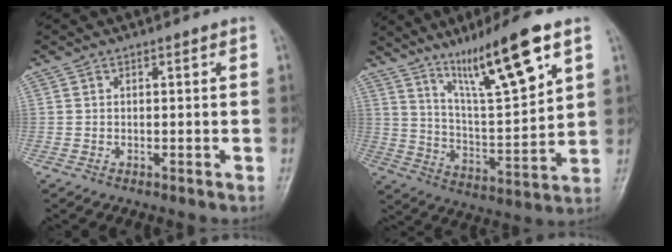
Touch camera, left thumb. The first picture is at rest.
{"total": 16.0, "force": [9.8, 2.3, 12.5], "torque": [-0.206, -0.053, 0.180]}